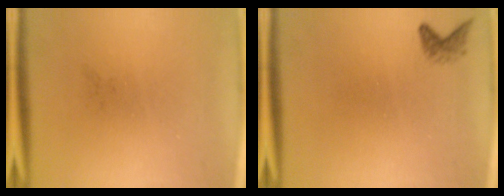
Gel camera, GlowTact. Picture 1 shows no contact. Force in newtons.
{"total": 1.3}